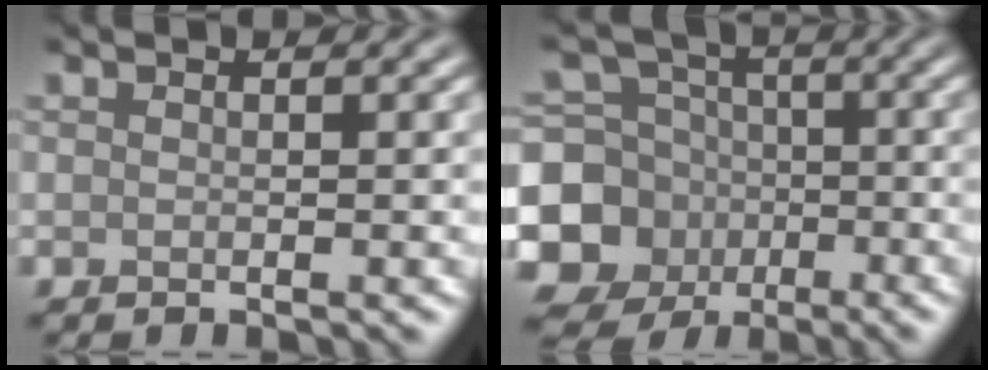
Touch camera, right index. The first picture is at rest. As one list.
[{"total": 12.0, "force": [-3.6, 11.0, 3.3], "torque": [-0.088, -0.021, -0.085]}]